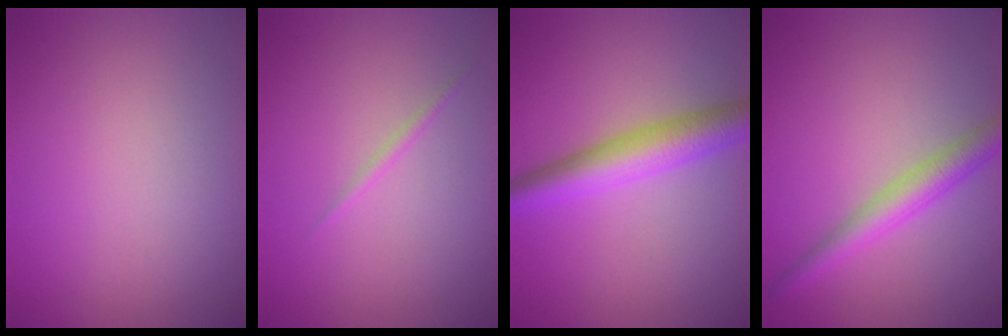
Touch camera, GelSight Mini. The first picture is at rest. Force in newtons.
{"total": 0.6, "press": 0.6, "slide": 0.1}
{"total": 5.0, "press": 5.0, "slide": 0.1}
{"total": 3.4, "press": 3.4, "slide": 0.2}